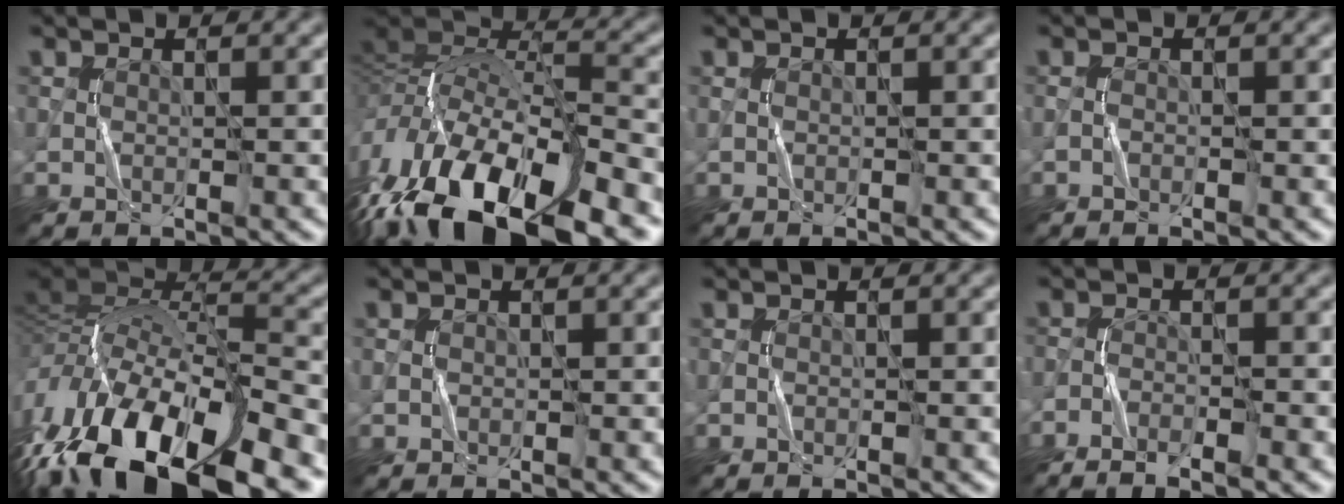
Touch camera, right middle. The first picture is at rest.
{"total": 18.3, "force": [-8.8, 8.1, 13.8], "torque": [-0.272, 0.002, -0.153]}
{"total": 0.7, "force": [0.0, 0.4, 0.5], "torque": [-0.013, 0.002, 0.000]}
{"total": 0.7, "force": [-0.5, 0.2, 0.4], "torque": [-0.011, 0.003, -0.010]}
{"total": 18.2, "force": [-7.0, 8.3, 14.7], "torque": [-0.280, -0.009, -0.111]}
{"total": 0.8, "force": [0.1, 0.6, 0.5], "torque": [-0.009, 0.001, 0.000]}
{"total": 0.0}
{"total": 4.0, "force": [-3.3, 0.5, 2.2], "torque": [-0.051, -0.009, -0.061]}